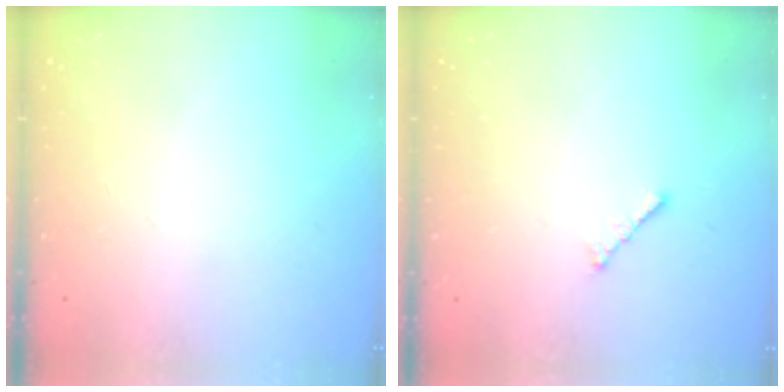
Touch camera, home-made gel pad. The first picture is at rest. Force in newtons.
{"total": 1.9, "press": 1.8, "slide": 0.5}